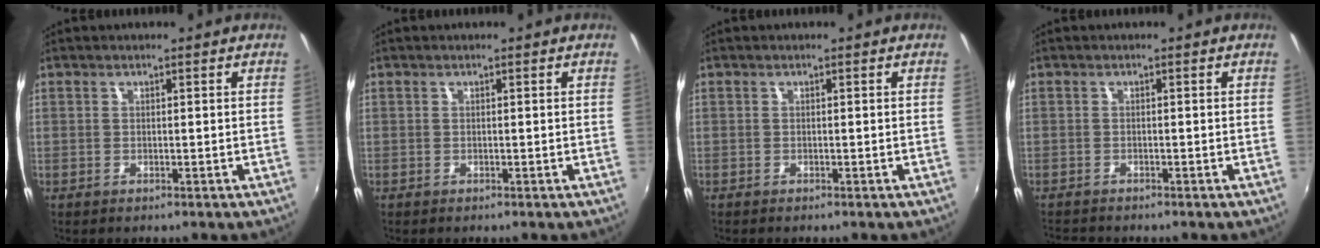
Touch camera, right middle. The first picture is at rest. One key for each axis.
{"total": 0.0}
{"total": 0.0}
{"total": 3.0, "fx": -2.9, "fy": 0.4, "fz": 0.8, "tx": -0.025, "ty": -0.021, "tz": -0.052}